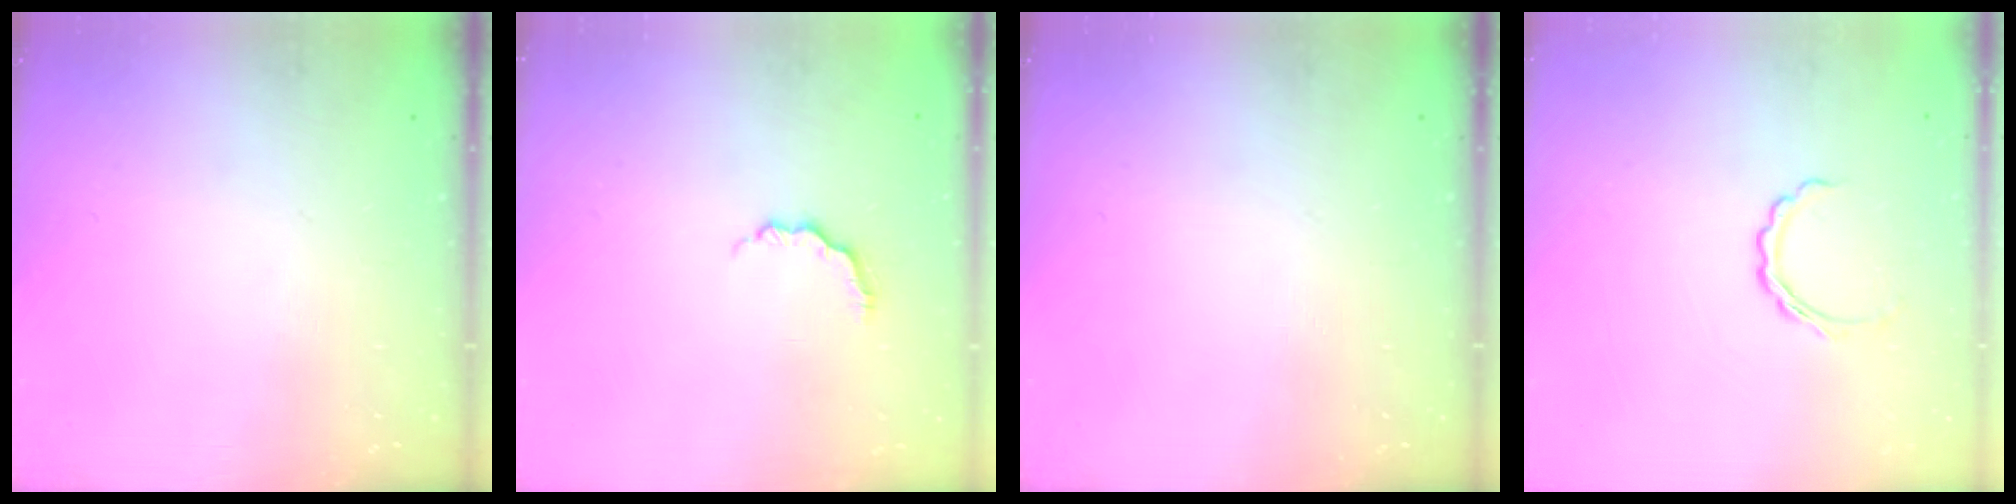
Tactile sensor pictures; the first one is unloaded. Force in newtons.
{"total": 3.3, "press": 3.3, "slide": 0.6}
{"total": 0.0}
{"total": 5.4, "press": 5.2, "slide": 1.4}